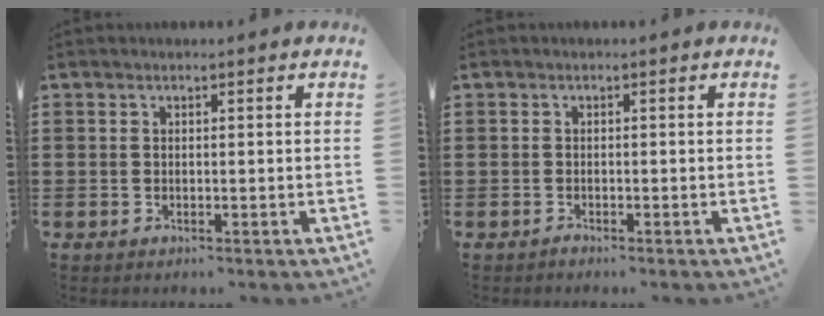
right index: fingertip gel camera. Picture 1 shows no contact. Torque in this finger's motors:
{"motor_torque": [-0.68, 1.46, -1.05, -0.21]}